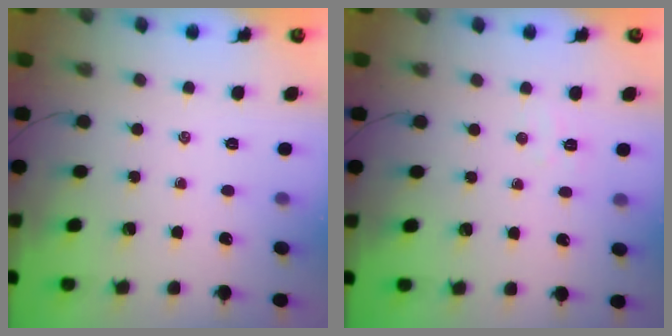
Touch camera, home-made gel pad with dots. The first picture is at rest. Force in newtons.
{"total": 4.0, "press": 3.9, "slide": 0.9}